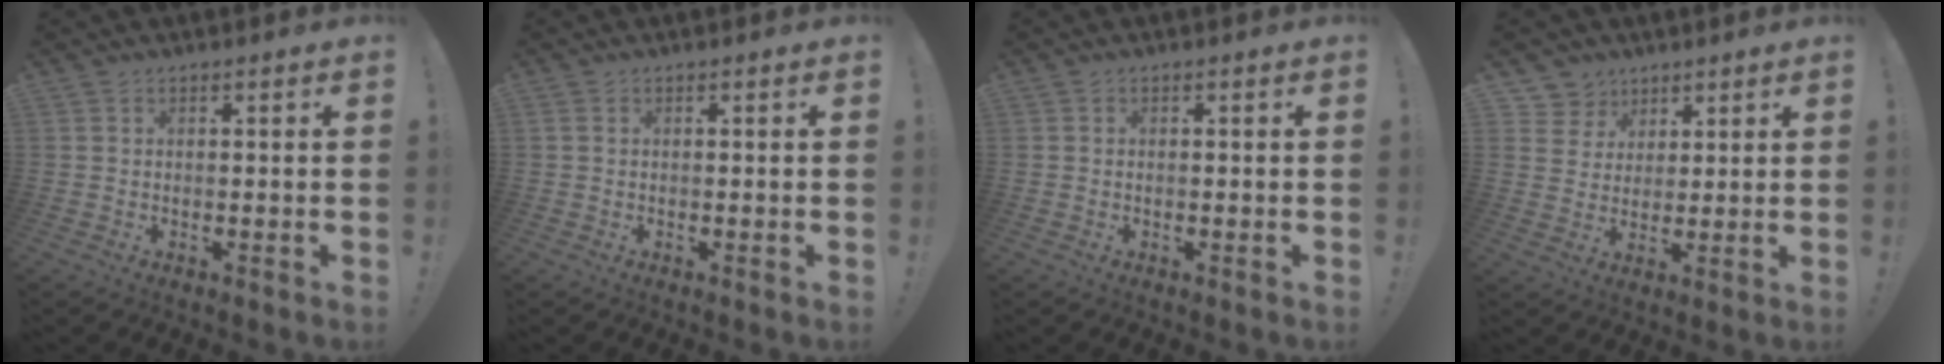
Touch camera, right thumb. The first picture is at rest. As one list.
[{"total": 0.5, "force": [0.2, 0.5, 0.2], "torque": [-0.005, 0.002, 0.003]}, {"total": 0.0}, {"total": 7.1, "force": [4.0, 5.9, 0.6], "torque": [-0.016, -0.033, 0.082]}]